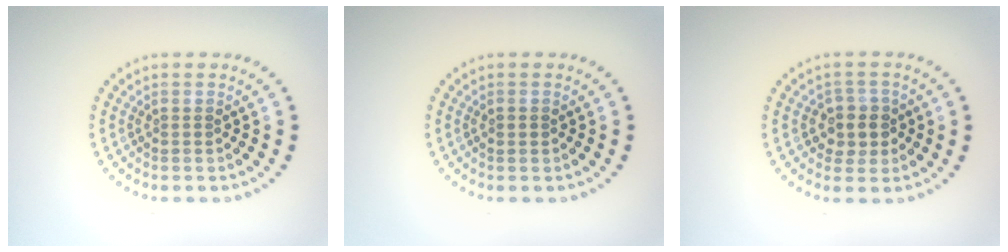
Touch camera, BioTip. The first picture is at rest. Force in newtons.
{"total": 0.9, "press": 0.9, "slide": 0.1}
{"total": 2.7, "press": 2.5, "slide": 0.9}